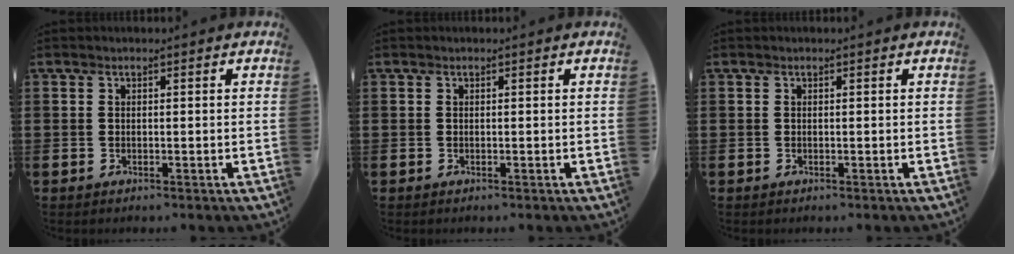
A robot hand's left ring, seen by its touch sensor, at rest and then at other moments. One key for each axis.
{"total": 0.0}
{"total": 0.0}